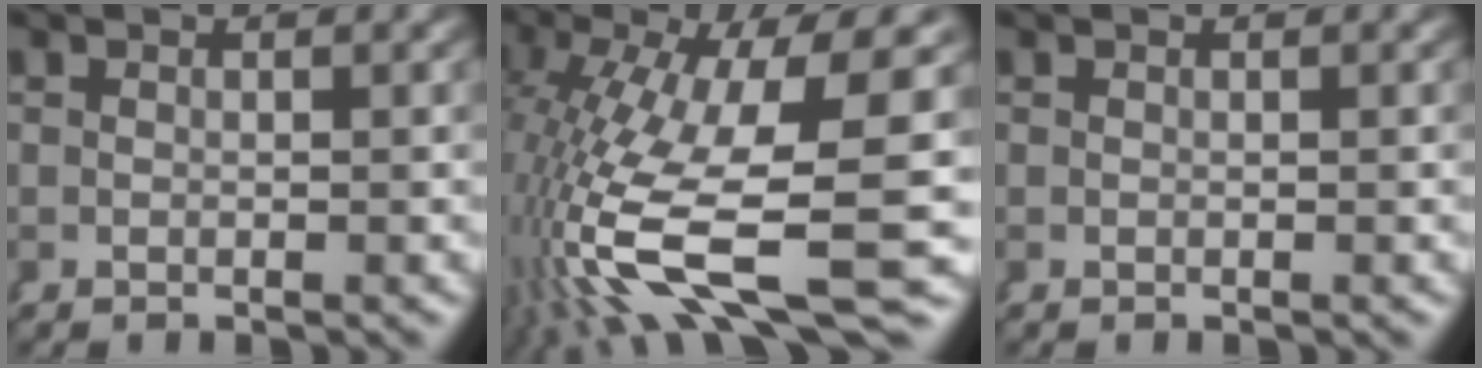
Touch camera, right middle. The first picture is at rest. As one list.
[{"total": 12.6, "force": [-4.6, 4.5, 10.8], "torque": [-0.186, -0.039, -0.044]}, {"total": 0.0}]